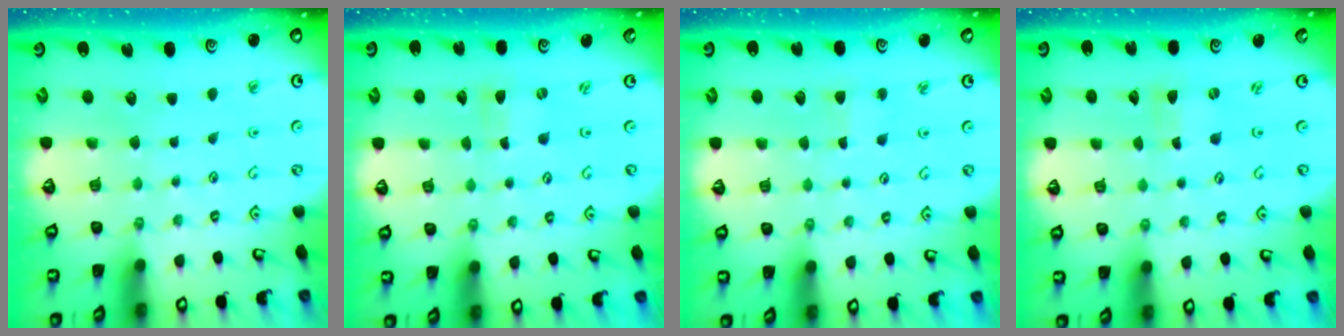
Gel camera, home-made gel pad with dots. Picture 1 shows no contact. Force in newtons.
{"total": 0.0}
{"total": 2.6, "press": 2.6, "slide": 0.2}
{"total": 0.0}